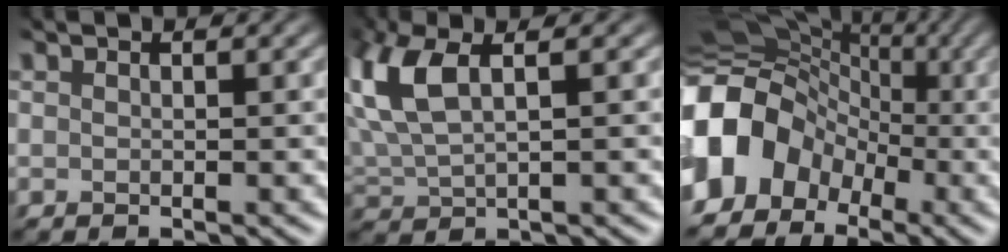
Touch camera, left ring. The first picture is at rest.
{"total": 6.2, "force": [1.8, 2.7, 5.3], "torque": [-0.140, 0.018, 0.040]}
{"total": 11.9, "force": [-4.4, 9.7, 5.5], "torque": [-0.140, -0.006, -0.092]}